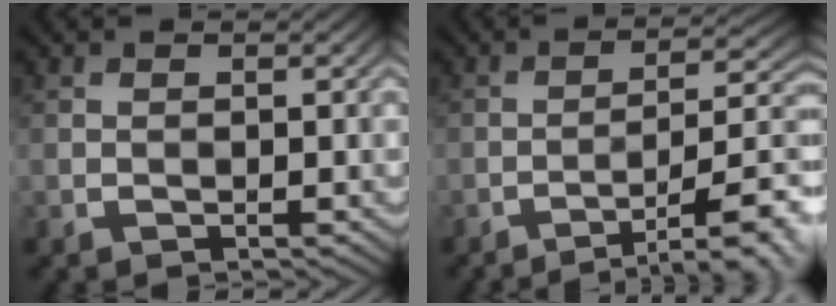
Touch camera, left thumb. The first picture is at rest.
{"total": 11.4, "force": [-6.1, 3.0, 9.2], "torque": [-0.127, 0.006, -0.088]}